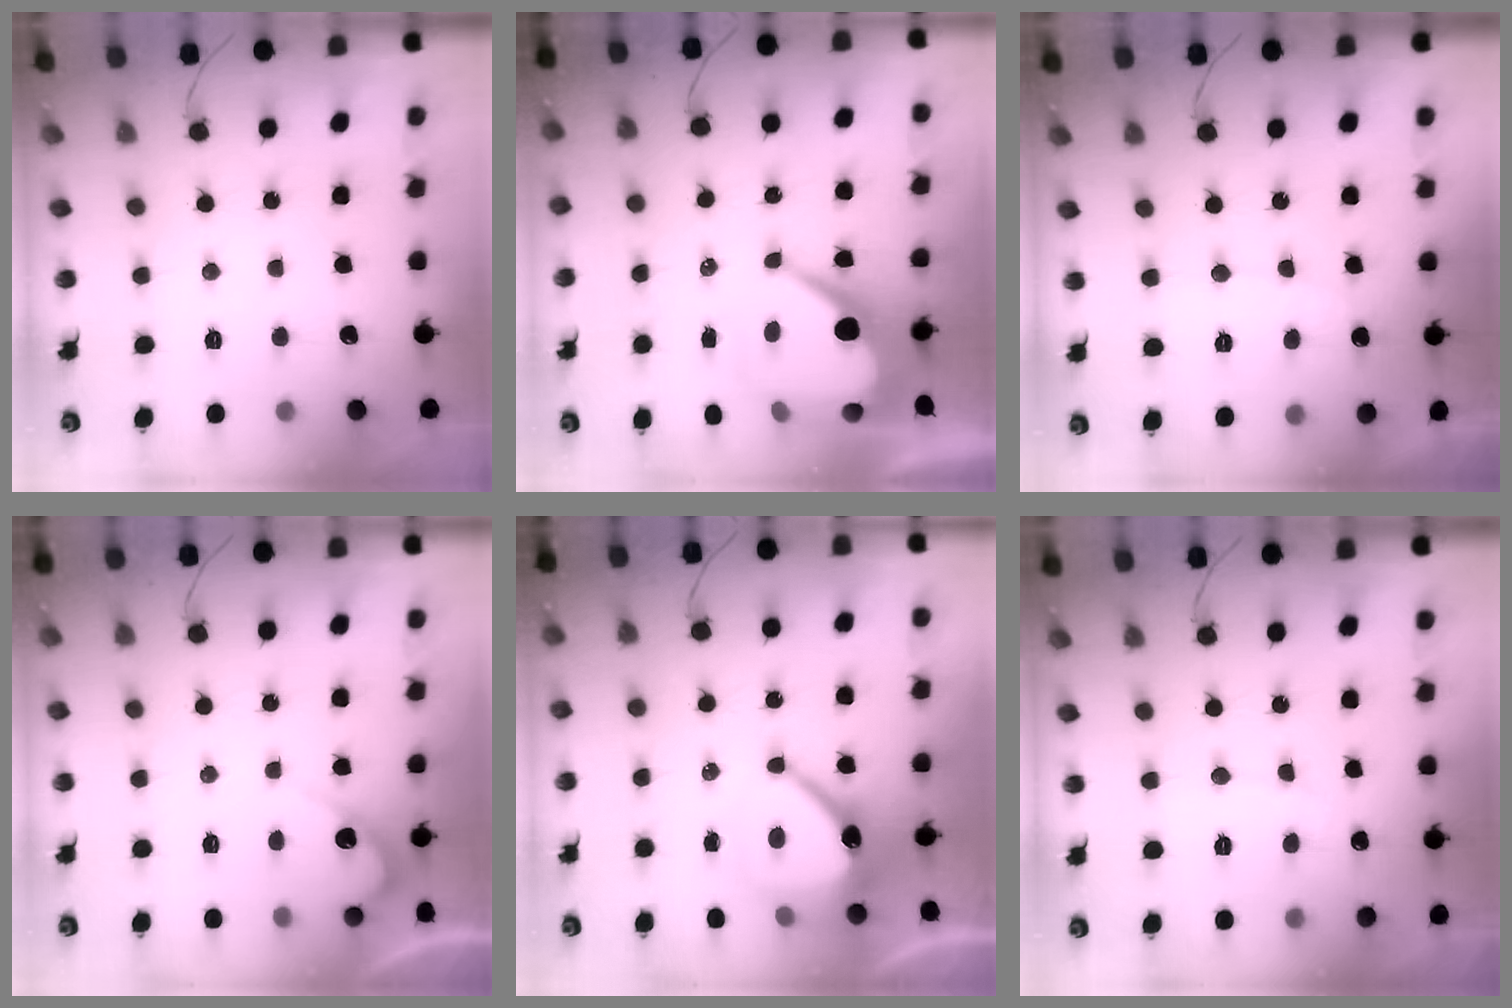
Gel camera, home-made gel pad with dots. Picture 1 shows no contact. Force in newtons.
{"total": 12.7, "press": 12.7, "slide": 1.0}
{"total": 5.3, "press": 5.3, "slide": 0.4}
{"total": 4.4, "press": 4.4, "slide": 0.3}
{"total": 9.9, "press": 9.8, "slide": 0.8}
{"total": 4.9, "press": 4.9, "slide": 0.2}